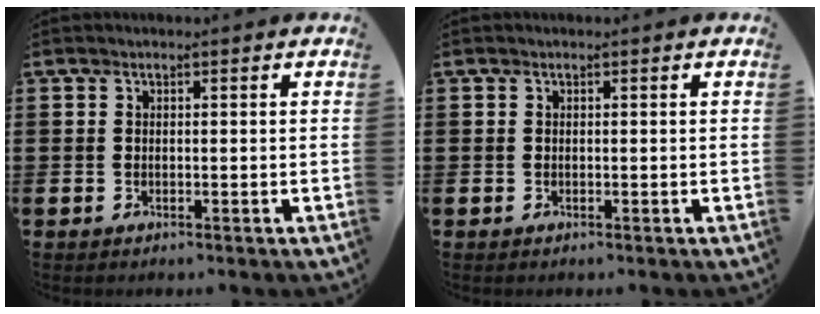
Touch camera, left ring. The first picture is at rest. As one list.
[{"total": 0.0}]